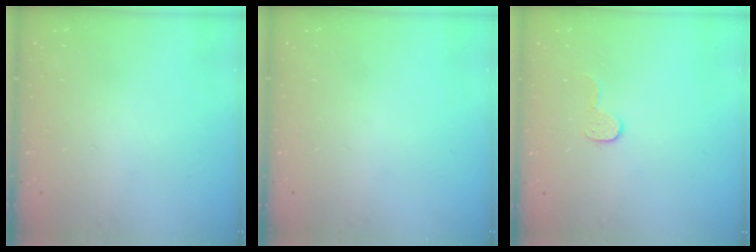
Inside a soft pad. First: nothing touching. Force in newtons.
{"total": 0.0}
{"total": 5.7, "press": 5.7, "slide": 0.3}